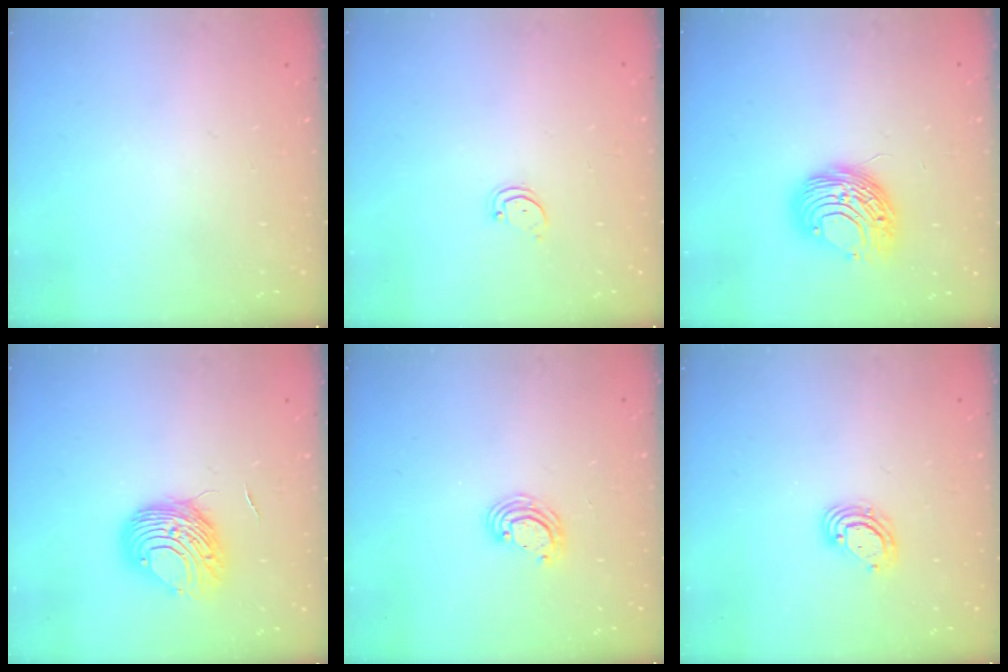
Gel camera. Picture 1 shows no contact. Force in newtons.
{"total": 1.5, "press": 1.5, "slide": 0.1}
{"total": 10.1, "press": 10.1, "slide": 0.8}
{"total": 9.2, "press": 9.2, "slide": 1.1}
{"total": 4.8, "press": 4.8, "slide": 0.2}
{"total": 4.9, "press": 4.8, "slide": 0.6}